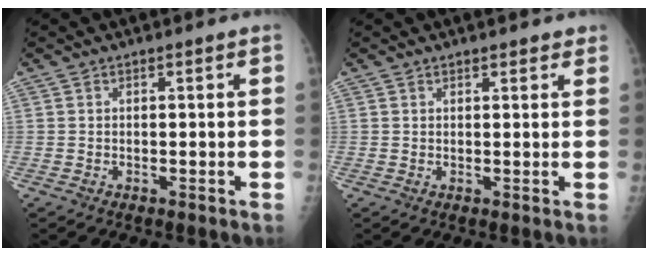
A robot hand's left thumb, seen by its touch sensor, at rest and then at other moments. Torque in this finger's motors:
{"motor_torque": [-0.10, -0.09, 0.15, 0.03, -0.07]}